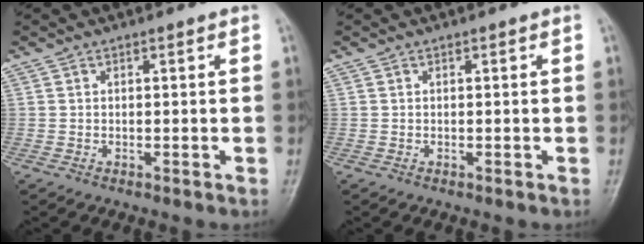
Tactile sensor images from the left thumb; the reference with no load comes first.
{"total": 0.0}